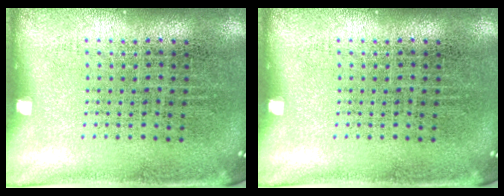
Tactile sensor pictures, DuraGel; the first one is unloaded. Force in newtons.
{"total": 0.0}